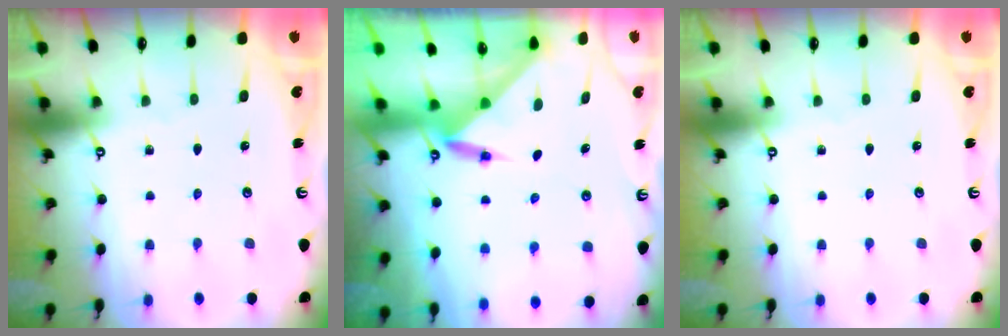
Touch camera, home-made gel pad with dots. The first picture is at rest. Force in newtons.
{"total": 3.6, "press": 3.6, "slide": 0.3}
{"total": 0.0}